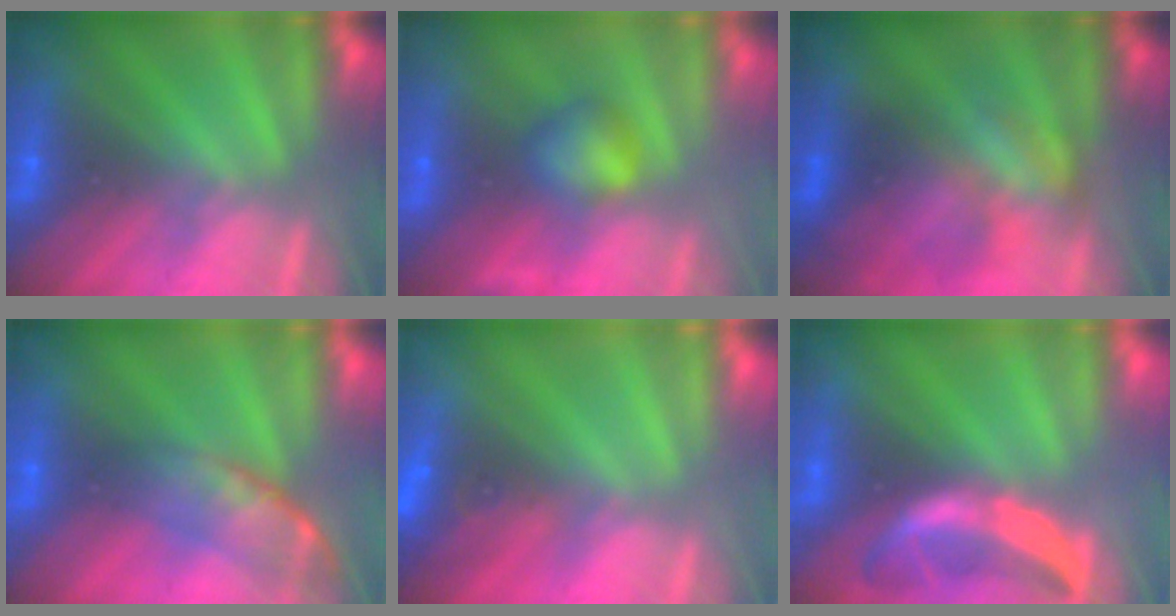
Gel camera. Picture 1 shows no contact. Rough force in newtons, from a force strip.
{"total": 2.7}
{"total": 4.6}
{"total": 2.4}
{"total": 2.6}
{"total": 1.7}